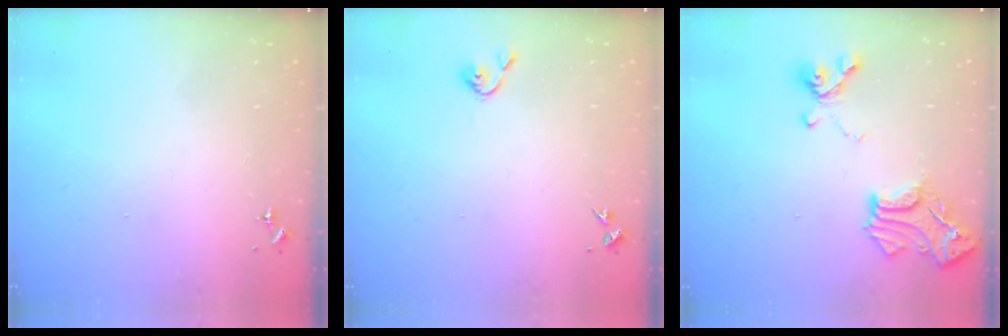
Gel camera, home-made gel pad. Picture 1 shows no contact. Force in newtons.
{"total": 5.1, "press": 5.1, "slide": 0.7}
{"total": 16.9, "press": 16.9, "slide": 1.4}